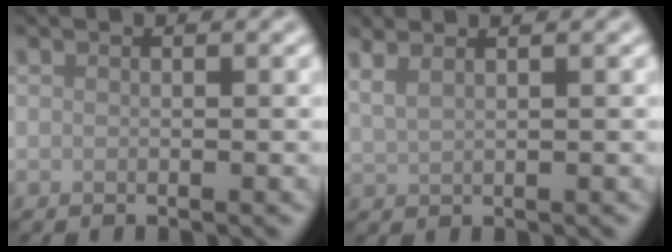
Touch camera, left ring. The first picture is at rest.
{"total": 3.6, "force": [2.4, 1.6, 2.1], "torque": [-0.024, 0.017, 0.021]}